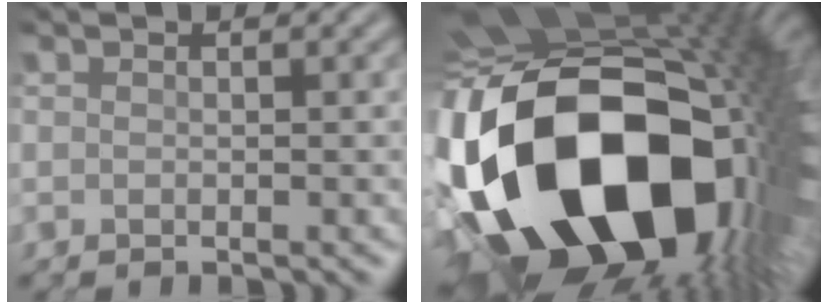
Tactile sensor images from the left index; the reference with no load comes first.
{"total": 21.7, "force": [-5.4, 13.1, 16.4], "torque": [-0.333, -0.080, -0.049]}